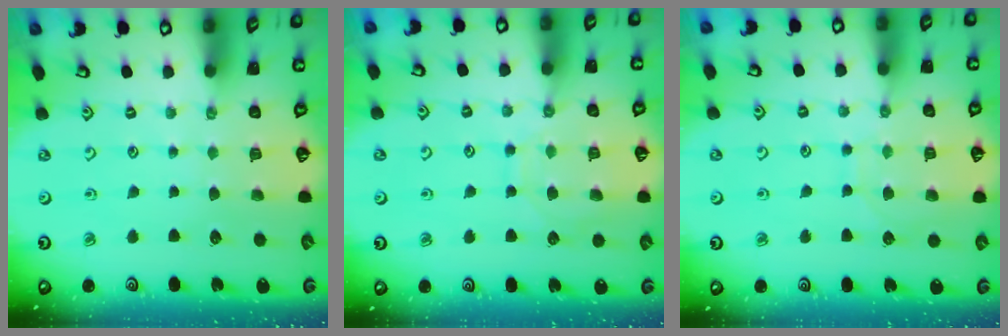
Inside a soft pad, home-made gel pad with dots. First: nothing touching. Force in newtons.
{"total": 9.7, "press": 9.7, "slide": 0.8}
{"total": 7.9, "press": 7.9, "slide": 0.6}